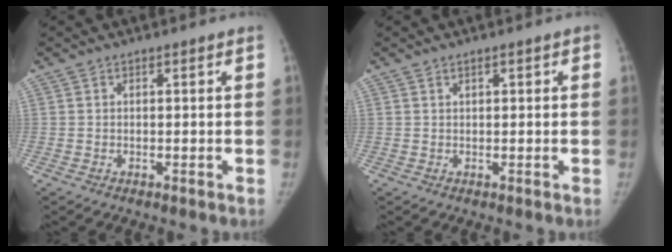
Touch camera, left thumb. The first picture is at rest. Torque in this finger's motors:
{"motor_torque": [-0.38, -0.35, -0.03, 0.10, -0.02]}